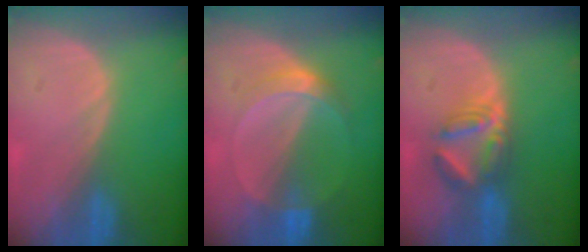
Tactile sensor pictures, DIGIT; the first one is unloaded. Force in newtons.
{"total": 5.0, "press": 4.6, "slide": 2.0}
{"total": 5.8, "press": 5.7, "slide": 1.2}